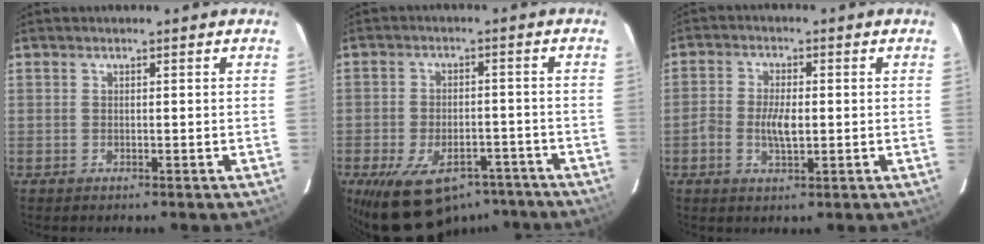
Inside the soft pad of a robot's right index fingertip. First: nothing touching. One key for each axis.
{"total": 16.6, "fx": -11.2, "fy": 8.7, "fz": 8.5, "tx": -0.177, "ty": -0.003, "tz": -0.154}
{"total": 5.1, "fx": -0.9, "fy": 2.4, "fz": 4.4, "tx": -0.091, "ty": 0.002, "tz": -0.019}